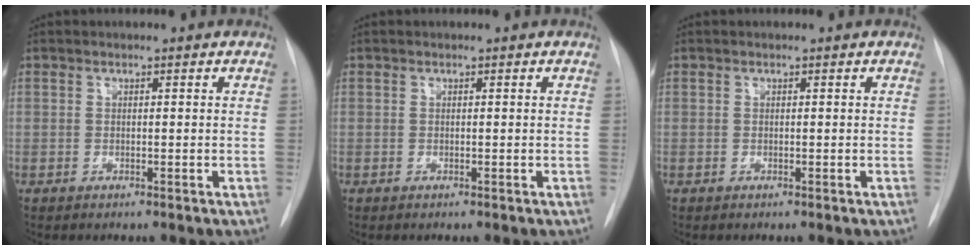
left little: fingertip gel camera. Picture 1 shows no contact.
{"total": 0.0}
{"total": 0.0}